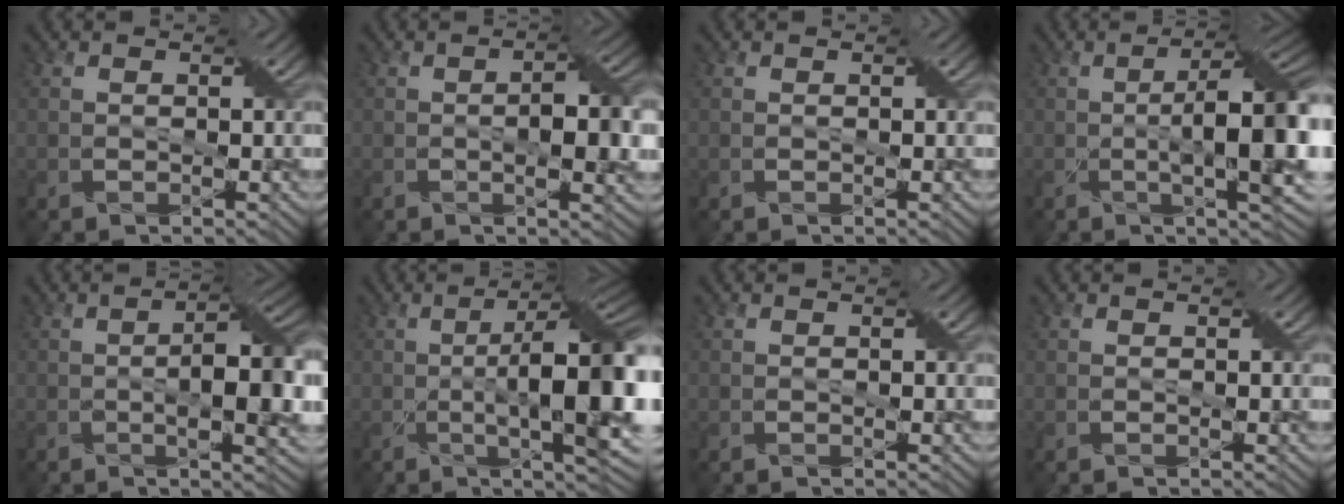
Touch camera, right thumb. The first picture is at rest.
{"total": 5.0, "force": [-0.3, 1.8, 4.7], "torque": [-0.074, -0.002, -0.004]}
{"total": 0.0}
{"total": 11.5, "force": [-1.0, 2.9, 11.1], "torque": [-0.171, 0.006, -0.011]}
{"total": 8.0, "force": [-0.9, 2.5, 7.6], "torque": [-0.118, 0.001, -0.016]}
{"total": 15.0, "force": [-1.3, 4.1, 14.4], "torque": [-0.204, 0.000, -0.011]}
{"total": 0.0}
{"total": 0.0}